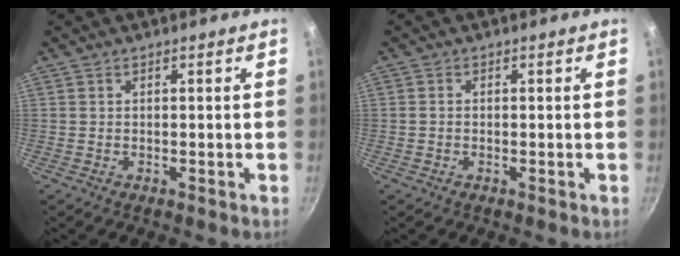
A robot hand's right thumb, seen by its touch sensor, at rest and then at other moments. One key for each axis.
{"total": 0.7, "fx": -0.2, "fy": 0.6, "fz": 0.3, "tx": -0.006, "ty": 0.002, "tz": -0.005}